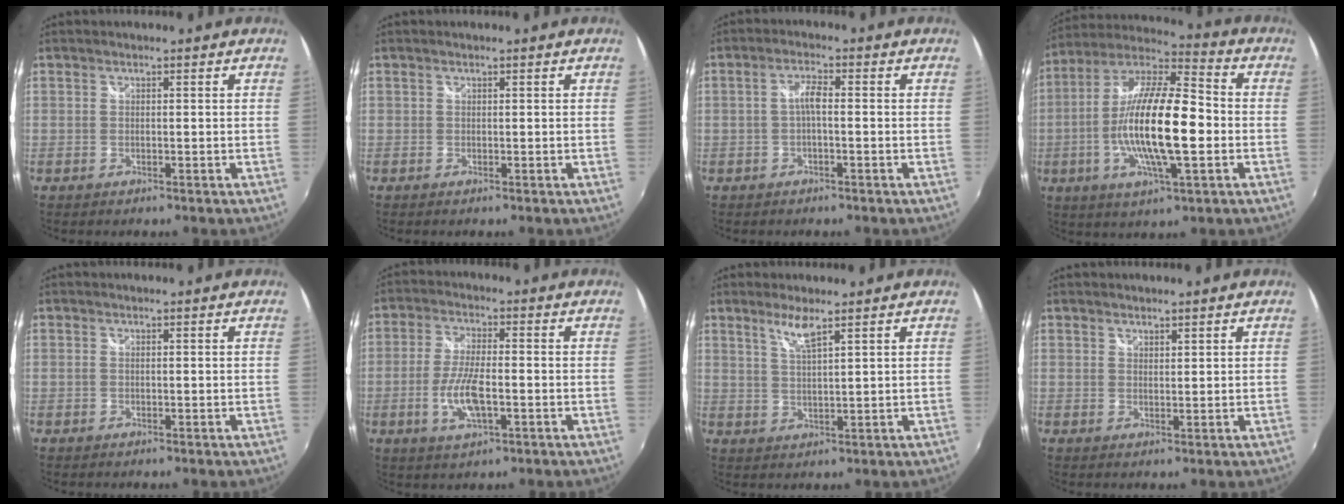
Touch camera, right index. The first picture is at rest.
{"total": 0.0}
{"total": 2.6, "force": [-0.6, 0.5, 2.5], "torque": [-0.051, 0.007, -0.010]}
{"total": 19.0, "force": [-3.1, 4.6, 18.1], "torque": [-0.341, -0.004, -0.064]}
{"total": 0.0}
{"total": 8.2, "force": [-2.4, 2.6, 7.4], "torque": [-0.153, -0.005, -0.045]}
{"total": 4.1, "force": [2.9, 0.2, 2.9], "torque": [-0.058, -0.003, 0.056]}
{"total": 1.4, "force": [1.3, 0.5, 0.2], "torque": [0.000, 0.001, 0.022]}